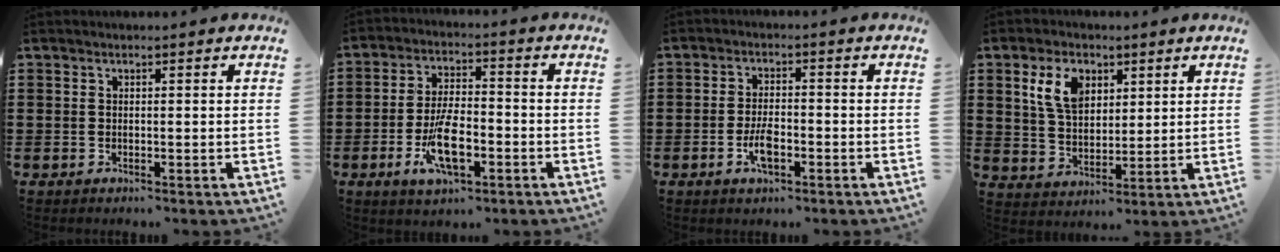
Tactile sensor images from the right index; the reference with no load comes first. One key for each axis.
{"total": 8.8, "fx": -3.2, "fy": 3.4, "fz": 7.4, "tx": -0.152, "ty": -0.006, "tz": -0.057}
{"total": 4.3, "fx": -1.6, "fy": 1.8, "fz": 3.6, "tx": -0.076, "ty": 0.001, "tz": -0.031}
{"total": 7.1, "fx": 3.2, "fy": 4.4, "fz": 4.6, "tx": -0.100, "ty": 0.013, "tz": 0.056}